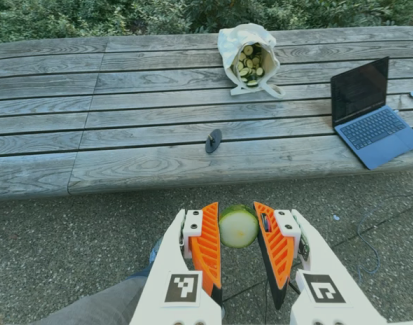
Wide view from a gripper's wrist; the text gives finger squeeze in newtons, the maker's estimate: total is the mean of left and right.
{"total": 10.8, "left": 11.0, "right": 10.7}